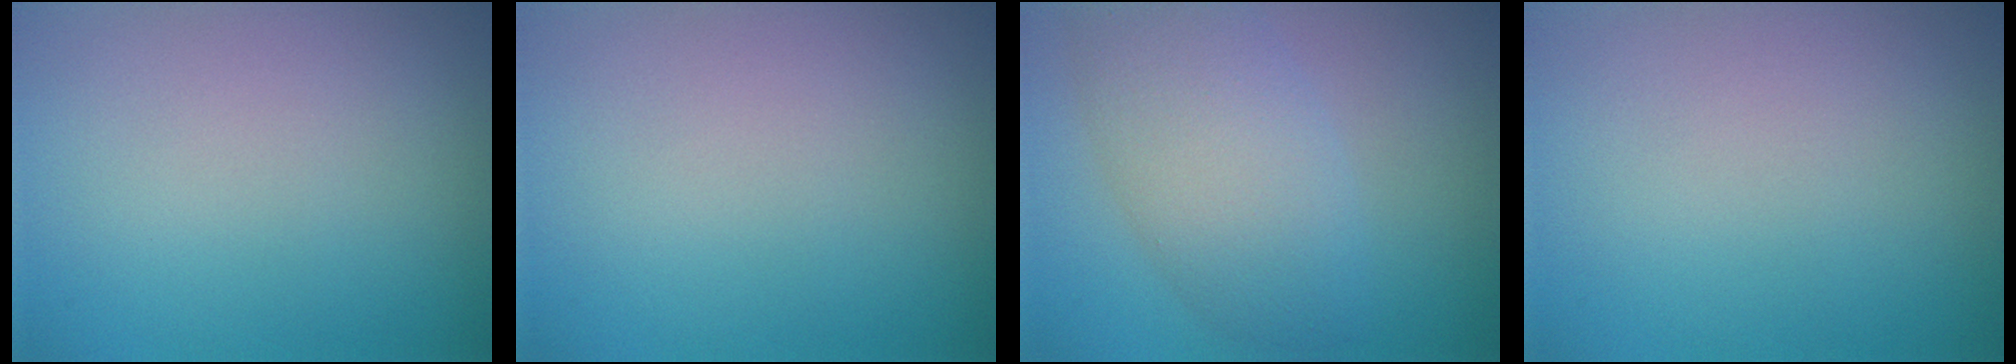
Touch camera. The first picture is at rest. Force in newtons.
{"total": 0.0}
{"total": 6.1, "press": 6.1, "slide": 0.1}
{"total": 0.0}